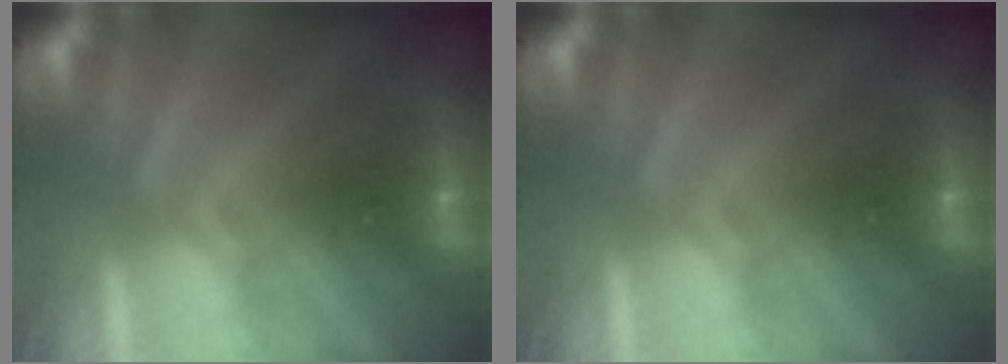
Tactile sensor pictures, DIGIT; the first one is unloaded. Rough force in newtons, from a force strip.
{"total": 0.0}